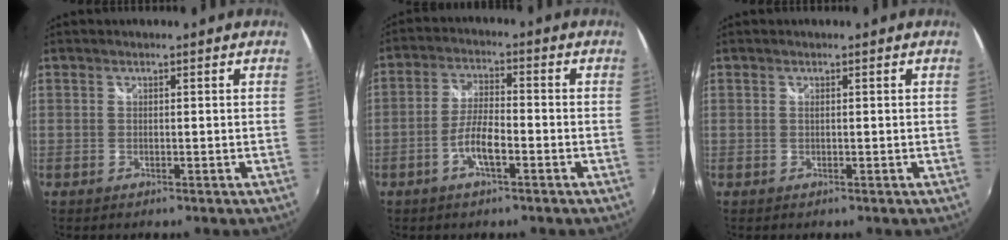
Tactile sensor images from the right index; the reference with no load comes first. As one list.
[{"total": 6.0, "force": [-2.8, 1.5, 5.0], "torque": [-0.105, 0.003, -0.052]}, {"total": 0.0}]